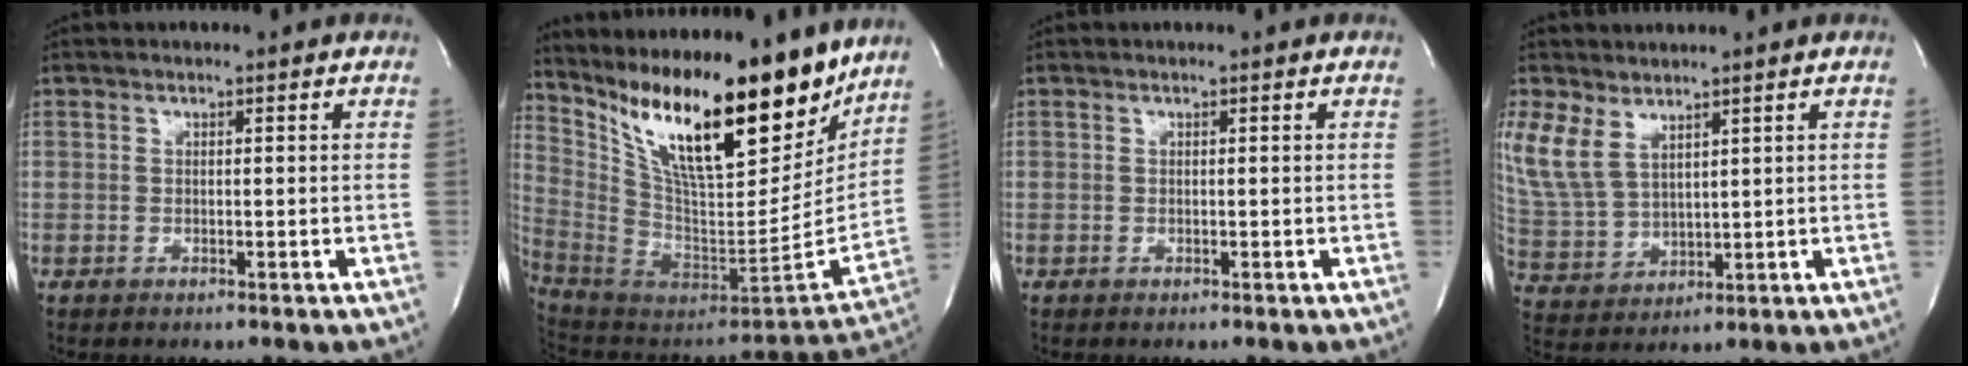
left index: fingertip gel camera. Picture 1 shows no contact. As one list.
[{"total": 26.4, "force": [18.1, 7.0, 18.0], "torque": [-0.324, -0.024, 0.303]}, {"total": 0.0}, {"total": 7.9, "force": [4.6, 4.6, 4.6], "torque": [-0.123, 0.005, 0.109]}]